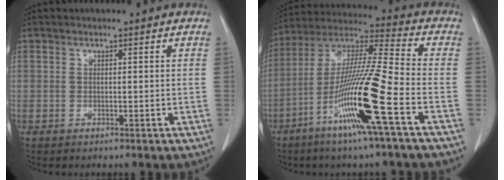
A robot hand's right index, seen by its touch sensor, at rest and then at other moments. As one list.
[{"total": 17.1, "force": [-7.0, -0.8, 15.6], "torque": [-0.308, -0.016, -0.135]}]